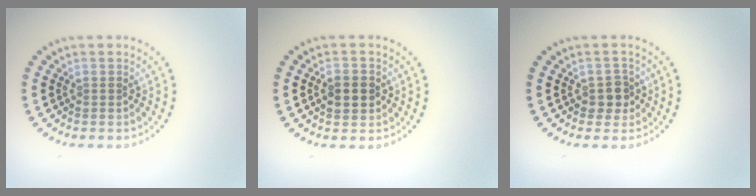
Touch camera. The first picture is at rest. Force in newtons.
{"total": 2.4, "press": 2.4, "slide": 0.3}
{"total": 1.7, "press": 1.6, "slide": 0.8}